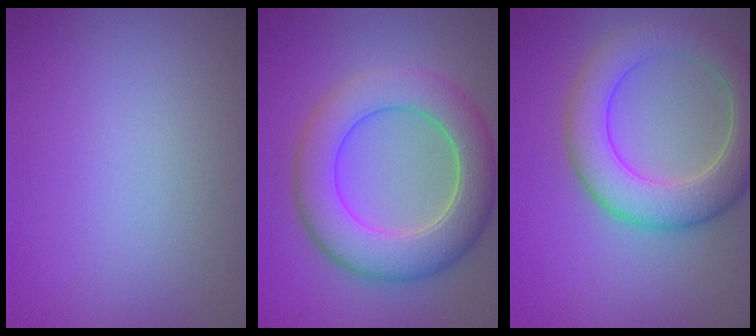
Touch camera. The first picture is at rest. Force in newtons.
{"total": 7.6, "press": 7.6, "slide": 0.1}
{"total": 6.6, "press": 6.6, "slide": 0.3}